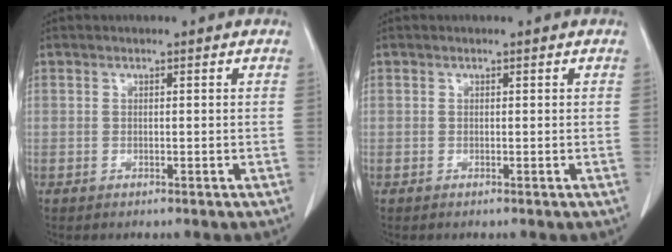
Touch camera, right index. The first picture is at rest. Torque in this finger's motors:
{"motor_torque": [-0.14, 0.14, -0.20, -0.06]}